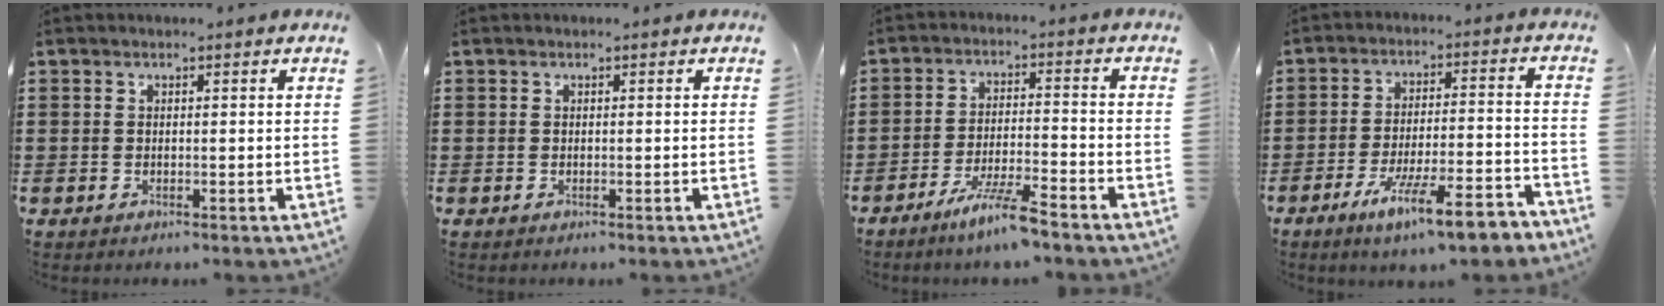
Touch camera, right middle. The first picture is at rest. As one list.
[{"total": 0.0}, {"total": 6.5, "force": [-5.1, 0.1, 4.1], "torque": [-0.084, -0.009, -0.093]}, {"total": 10.2, "force": [-7.5, 1.0, 6.8], "torque": [-0.120, 0.006, -0.141]}]